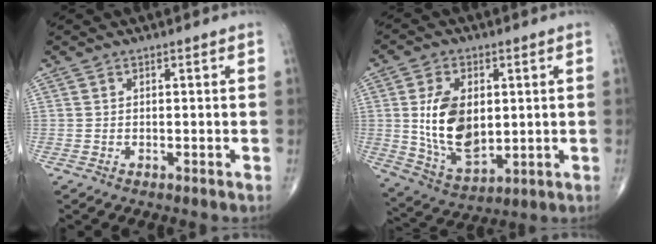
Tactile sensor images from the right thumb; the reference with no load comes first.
{"total": 14.1, "force": [1.4, 8.5, 11.1], "torque": [-0.182, -0.015, 0.038]}